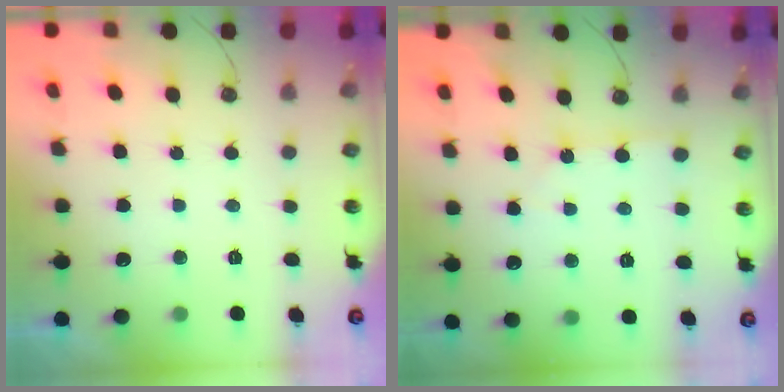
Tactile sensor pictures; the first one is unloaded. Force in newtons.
{"total": 2.3, "press": 2.3, "slide": 0.3}